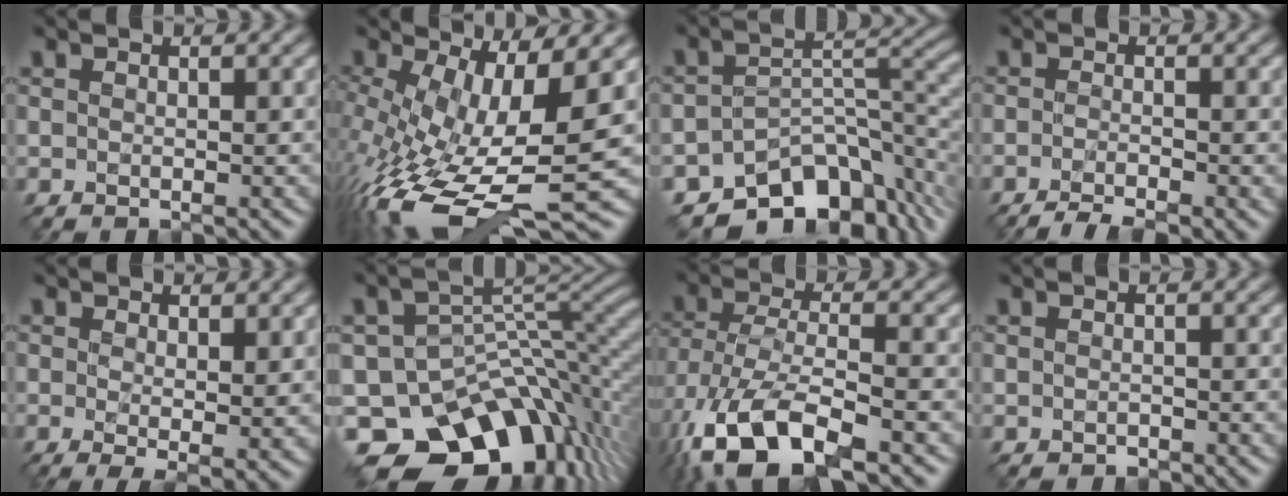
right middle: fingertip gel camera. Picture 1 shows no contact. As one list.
[{"total": 12.2, "force": [-3.3, 4.3, 11.0], "torque": [-0.211, -0.023, -0.050]}, {"total": 8.9, "force": [-6.4, 4.6, 4.1], "torque": [-0.037, -0.016, -0.109]}, {"total": 4.2, "force": [-3.1, 0.9, 2.7], "torque": [-0.037, -0.003, -0.059]}, {"total": 3.4, "force": [0.2, 1.1, 3.2], "torque": [-0.054, -0.015, 0.008]}, {"total": 13.3, "force": [-7.2, 8.5, 7.2], "torque": [-0.118, -0.003, -0.116]}, {"total": 10.5, "force": [-6.0, 4.6, 7.4], "torque": [-0.157, -0.023, -0.106]}, {"total": 0.6, "force": [-0.5, 0.2, 0.1], "torque": [-0.003, -0.002, -0.007]}]